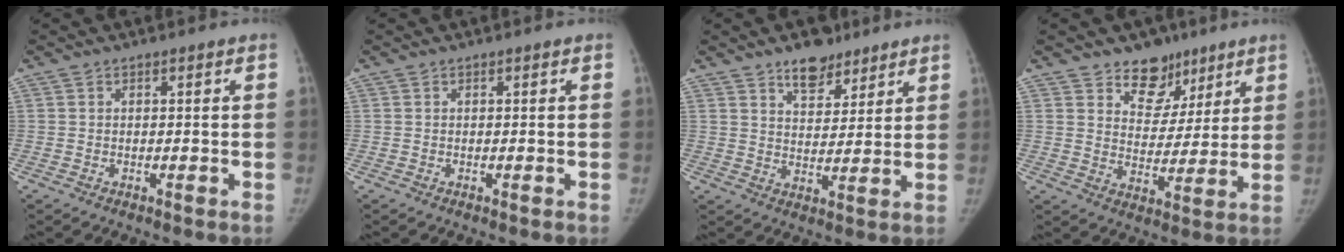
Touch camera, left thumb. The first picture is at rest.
{"total": 0.0}
{"total": 7.9, "force": [5.7, 4.2, 3.6], "torque": [-0.024, -0.036, 0.093]}
{"total": 9.6, "force": [6.7, 6.5, 2.4], "torque": [0.008, -0.041, 0.110]}